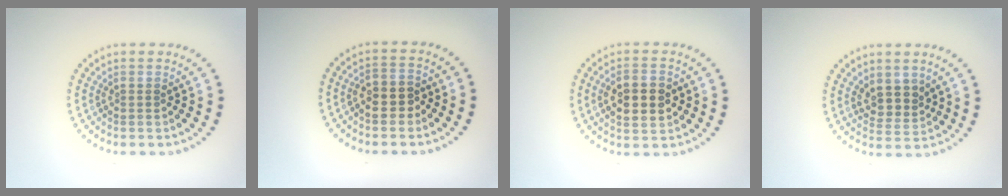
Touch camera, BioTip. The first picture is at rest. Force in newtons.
{"total": 2.4, "press": 2.3, "slide": 0.7}
{"total": 4.4, "press": 4.4, "slide": 0.2}
{"total": 2.8, "press": 2.4, "slide": 1.4}